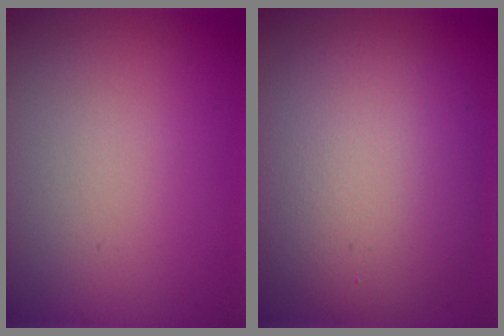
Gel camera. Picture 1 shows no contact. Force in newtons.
{"total": 9.3, "press": 9.3, "slide": 0.8}